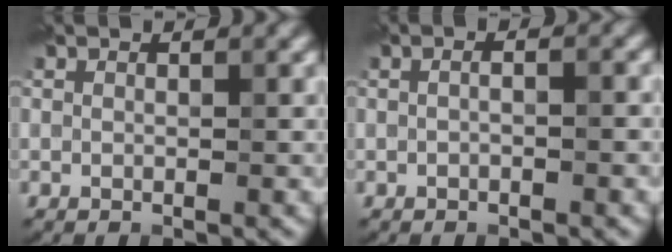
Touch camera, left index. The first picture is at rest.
{"total": 1.9, "force": [0.2, 1.0, 1.6], "torque": [-0.006, 0.001, -0.015]}